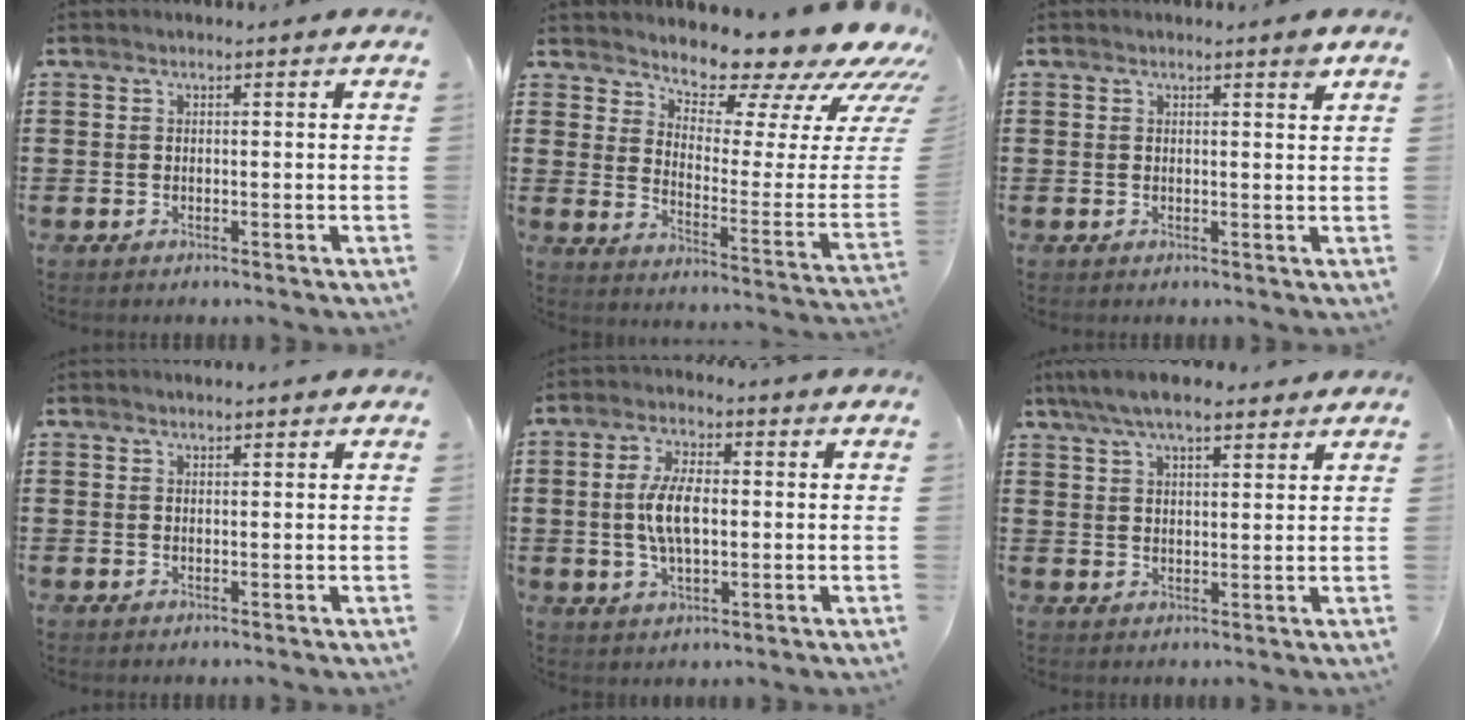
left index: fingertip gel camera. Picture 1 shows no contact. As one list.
[{"total": 10.3, "force": [9.2, 2.7, 3.7], "torque": [-0.066, -0.088, 0.151]}, {"total": 1.7, "force": [1.3, 0.0, 1.1], "torque": [-0.016, -0.004, 0.022]}, {"total": 0.8, "force": [0.7, 0.1, 0.3], "torque": [-0.007, 0.001, 0.014]}, {"total": 7.3, "force": [0.1, 3.3, 6.5], "torque": [-0.142, 0.004, -0.004]}, {"total": 6.5, "force": [5.2, 1.6, 3.6], "torque": [-0.080, -0.003, 0.094]}]